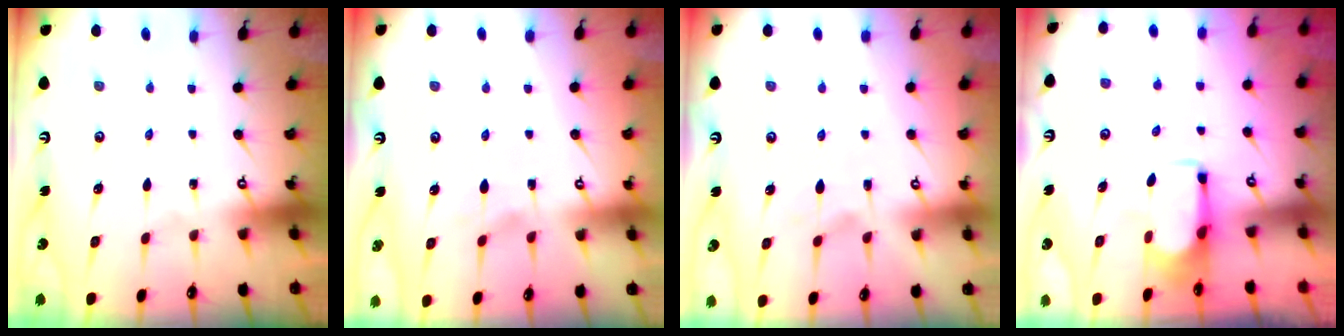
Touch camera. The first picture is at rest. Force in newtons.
{"total": 2.9, "press": 2.7, "slide": 1.1}
{"total": 2.2, "press": 1.9, "slide": 1.1}
{"total": 1.9, "press": 1.7, "slide": 0.7}